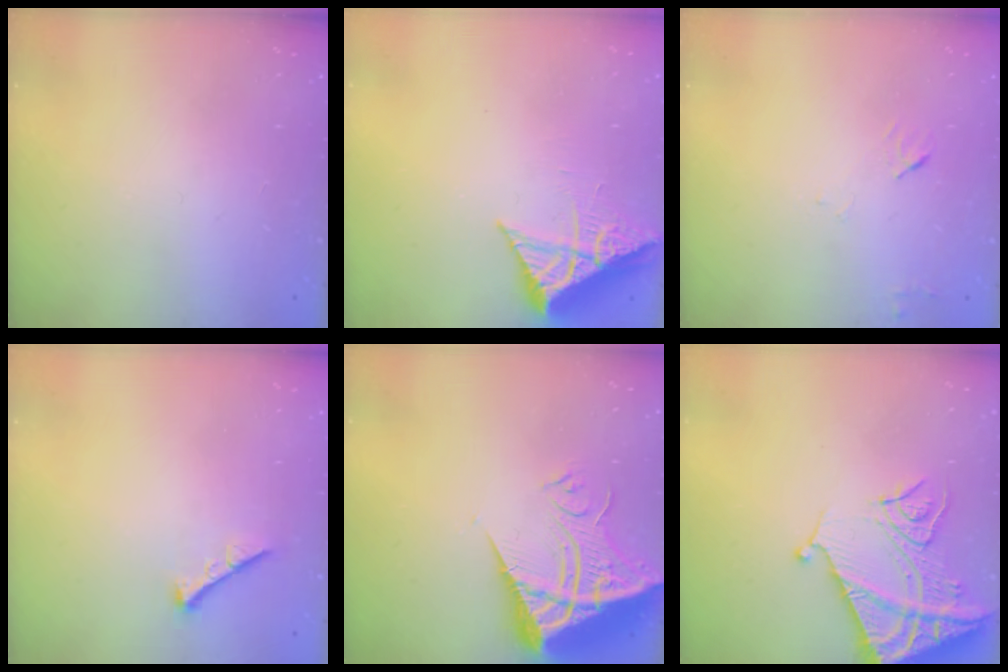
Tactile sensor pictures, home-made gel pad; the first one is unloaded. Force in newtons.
{"total": 8.9, "press": 8.9, "slide": 0.9}
{"total": 4.6, "press": 4.5, "slide": 0.6}
{"total": 0.0}
{"total": 13.2, "press": 13.1, "slide": 1.2}
{"total": 13.8, "press": 13.7, "slide": 1.4}